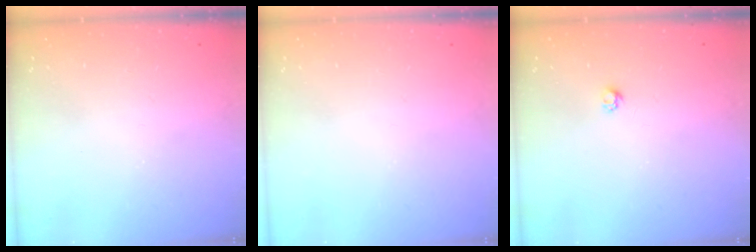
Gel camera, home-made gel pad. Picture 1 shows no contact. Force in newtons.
{"total": 0.0}
{"total": 2.7, "press": 2.7, "slide": 0.4}